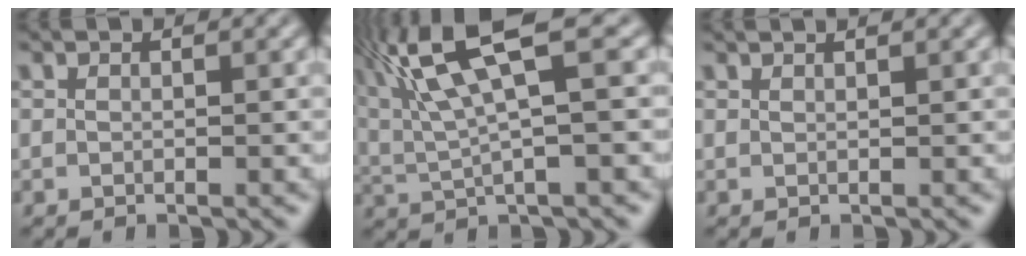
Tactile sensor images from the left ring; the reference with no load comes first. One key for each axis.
{"total": 8.4, "fx": 3.8, "fy": 2.0, "fz": 7.2, "tx": -0.165, "ty": 0.023, "tz": 0.084}
{"total": 1.3, "fx": 1.0, "fy": 0.4, "fz": 0.6, "tx": -0.001, "ty": 0.017, "tz": -0.001}